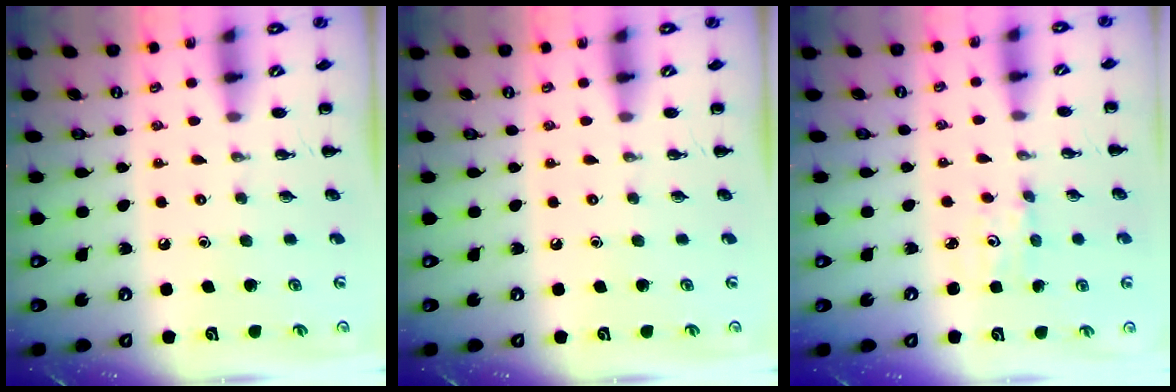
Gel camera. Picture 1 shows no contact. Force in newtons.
{"total": 0.0}
{"total": 1.2, "press": 1.2, "slide": 0.3}